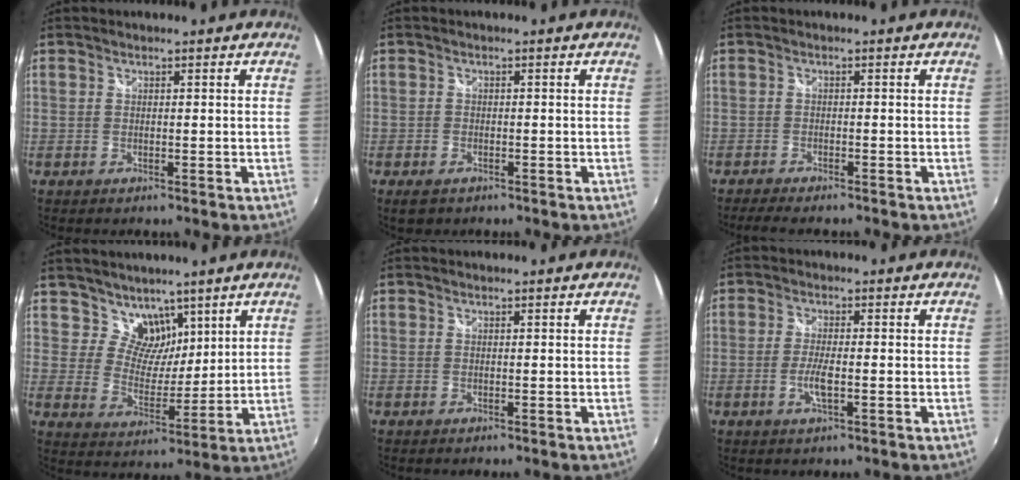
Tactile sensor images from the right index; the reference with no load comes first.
{"total": 2.8, "force": [-1.8, 1.7, 1.3], "torque": [-0.029, -0.006, -0.030]}
{"total": 5.2, "force": [-4.4, 0.9, 2.5], "torque": [-0.060, -0.018, -0.075]}
{"total": 7.1, "force": [5.1, 4.7, 1.5], "torque": [-0.011, -0.008, 0.094]}
{"total": 0.0}
{"total": 3.9, "force": [-1.2, 0.8, 3.7], "torque": [-0.077, -0.005, -0.024]}